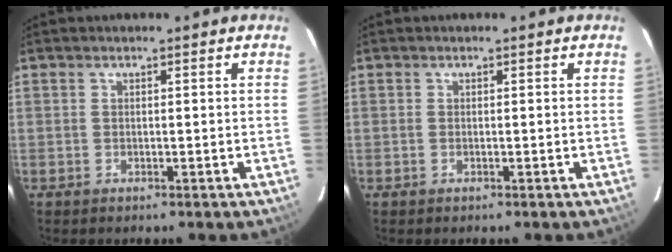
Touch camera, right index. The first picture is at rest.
{"total": 0.0}